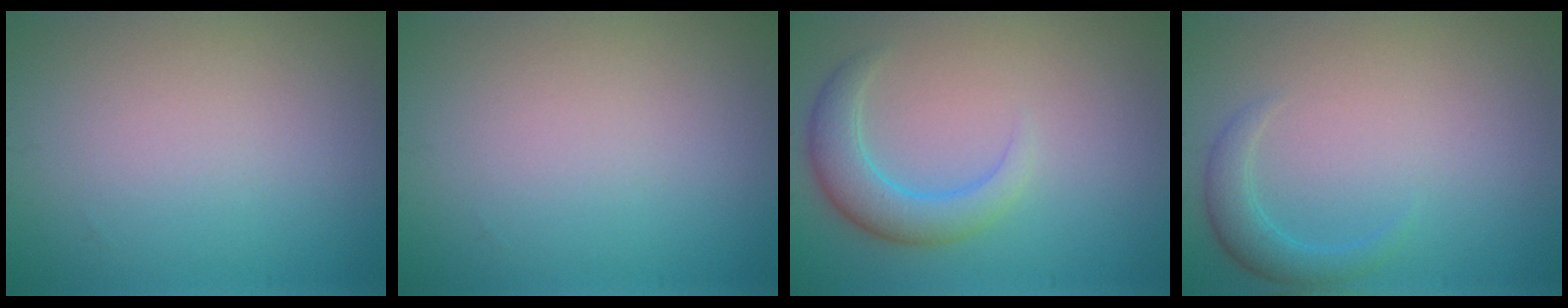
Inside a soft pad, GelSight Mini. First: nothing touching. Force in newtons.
{"total": 0.0}
{"total": 3.7, "press": 3.7, "slide": 0.1}
{"total": 2.1, "press": 2.1, "slide": 0.2}